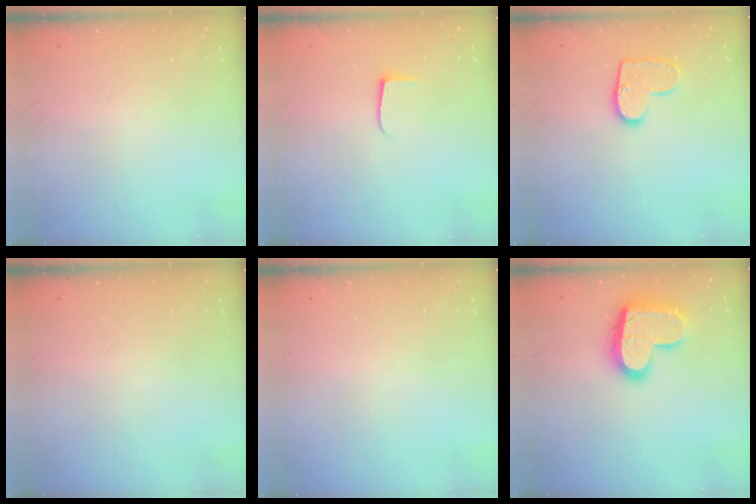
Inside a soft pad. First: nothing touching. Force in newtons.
{"total": 5.0, "press": 5.0, "slide": 0.5}
{"total": 10.7, "press": 10.7, "slide": 0.6}
{"total": 0.0}
{"total": 0.0}
{"total": 17.3, "press": 17.3, "slide": 1.2}